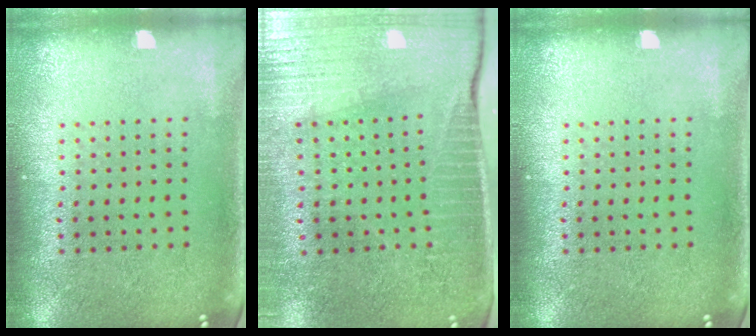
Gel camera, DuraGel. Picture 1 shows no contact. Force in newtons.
{"total": 3.7, "press": 3.4, "slide": 1.5}
{"total": 0.0}